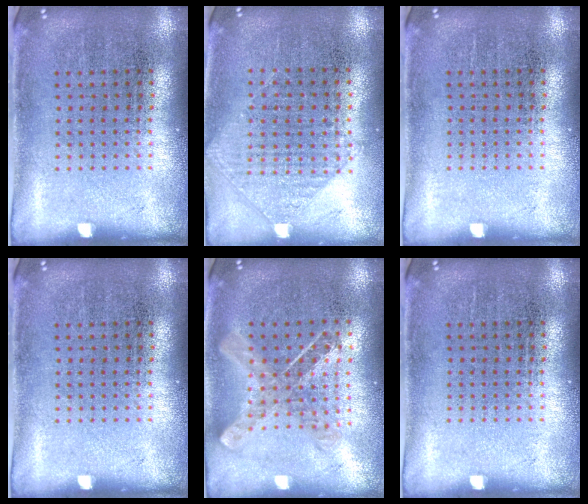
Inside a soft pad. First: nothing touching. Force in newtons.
{"total": 1.0, "press": 0.9, "slide": 0.4}
{"total": 0.0}
{"total": 0.0}
{"total": 0.9, "press": 0.9, "slide": 0.1}
{"total": 0.0}